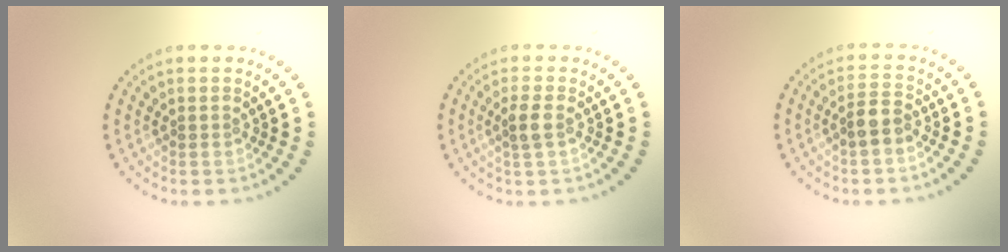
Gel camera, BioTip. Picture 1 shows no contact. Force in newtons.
{"total": 1.6, "press": 1.5, "slide": 0.6}
{"total": 2.0, "press": 1.8, "slide": 0.8}